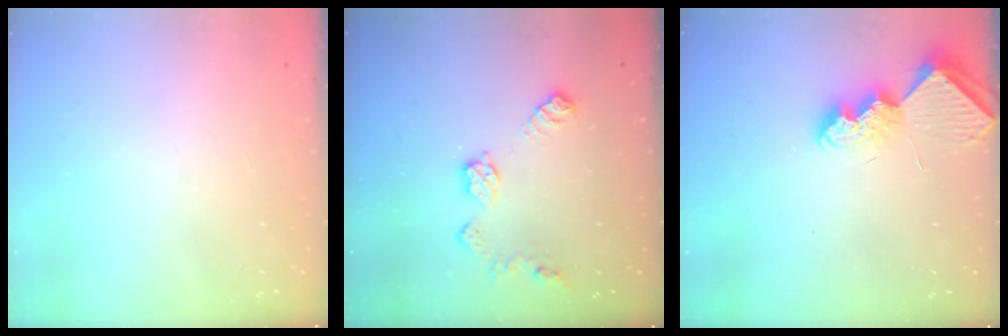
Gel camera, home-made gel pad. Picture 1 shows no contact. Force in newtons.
{"total": 9.6, "press": 9.6, "slide": 0.6}
{"total": 8.4, "press": 8.4, "slide": 0.4}